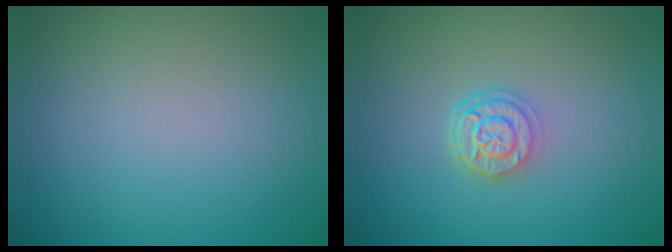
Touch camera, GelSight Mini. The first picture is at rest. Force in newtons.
{"total": 2.5, "press": 2.0, "slide": 1.5}